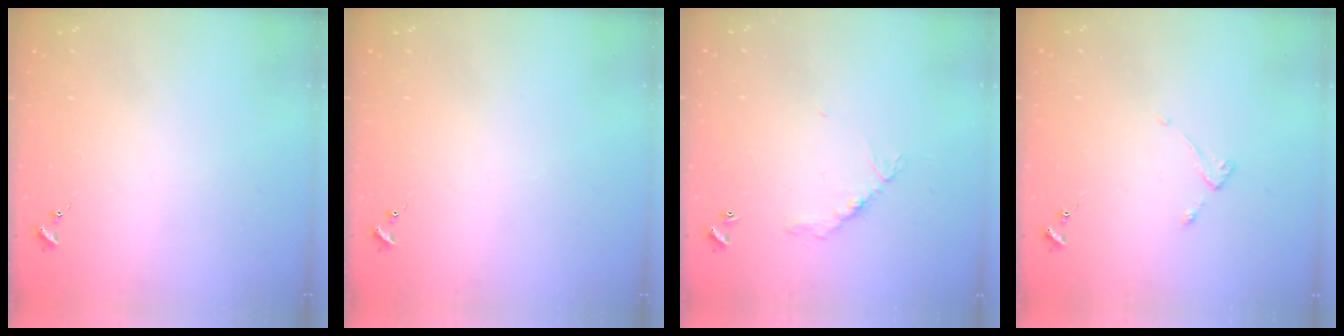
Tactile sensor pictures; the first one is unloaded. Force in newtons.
{"total": 0.0}
{"total": 6.4, "press": 6.4, "slide": 0.4}
{"total": 2.6, "press": 2.6, "slide": 0.5}